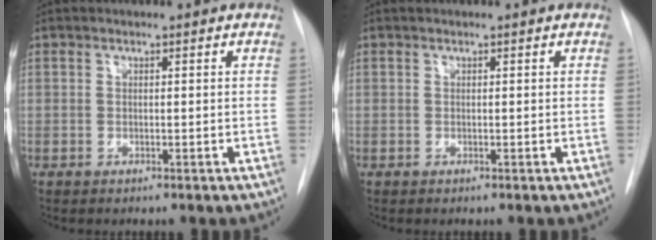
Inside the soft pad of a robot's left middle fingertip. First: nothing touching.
{"total": 0.0}